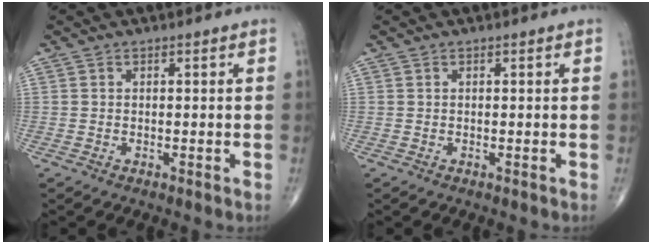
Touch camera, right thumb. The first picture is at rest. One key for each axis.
{"total": 0.0}